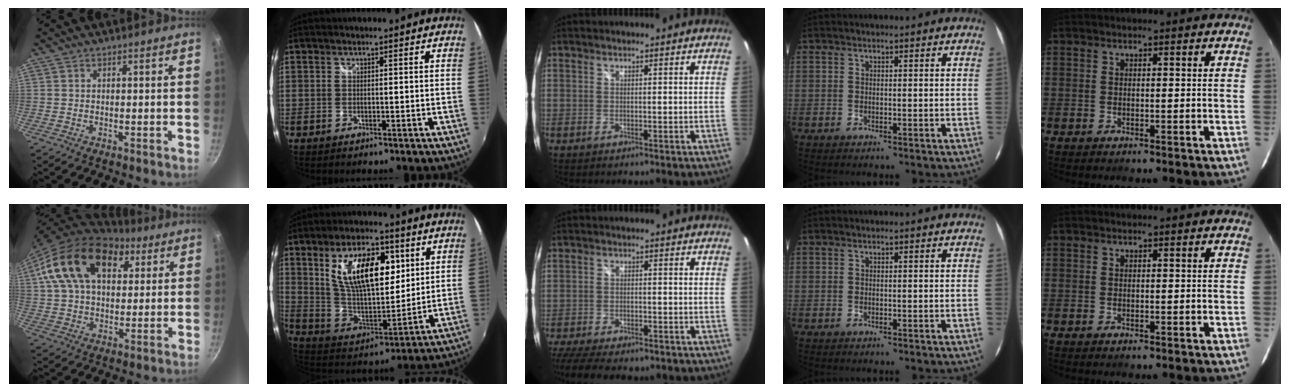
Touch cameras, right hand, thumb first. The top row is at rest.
{"thumb": {"total": 21.5, "force": [8.2, 13.6, 14.5], "torque": [-0.236, 0.007, 0.132]}, "index": {"total": 19.2, "force": [7.0, 9.1, 15.5], "torque": [-0.269, 0.004, 0.134]}, "middle": {"total": 13.8, "force": [-11.2, 4.1, 6.9], "torque": [-0.153, -0.035, -0.171]}}